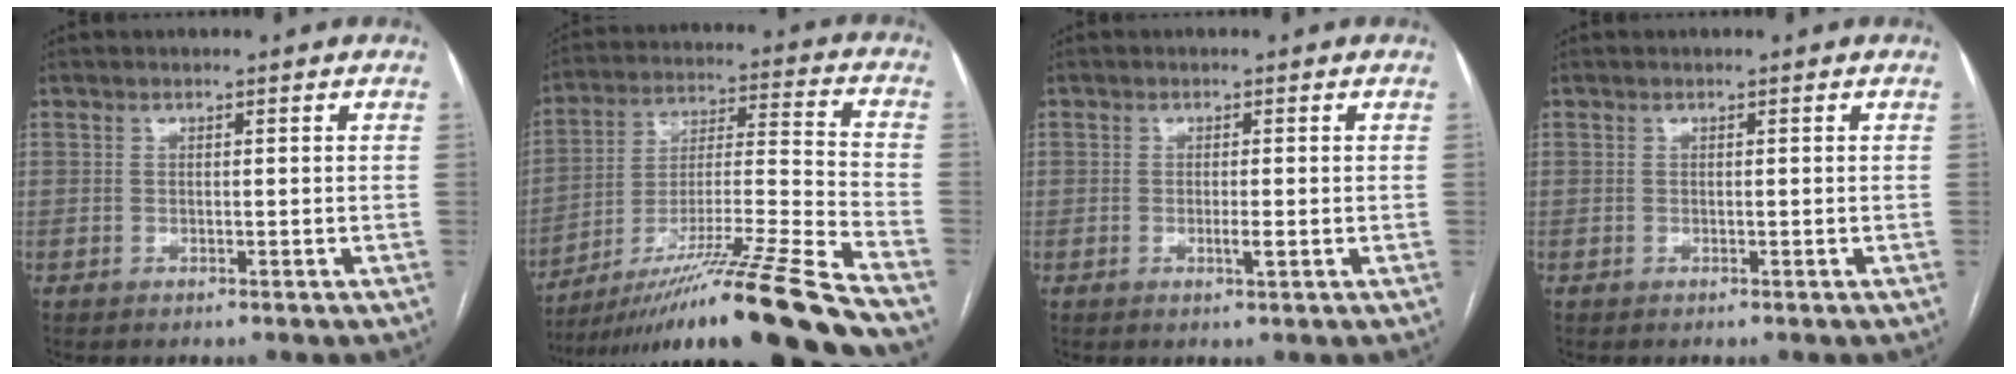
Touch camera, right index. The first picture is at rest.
{"total": 24.4, "force": [-19.4, -2.3, 14.6], "torque": [-0.203, -0.026, -0.330]}
{"total": 1.6, "force": [-0.4, 0.4, 1.5], "torque": [-0.026, -0.002, -0.007]}
{"total": 0.0}